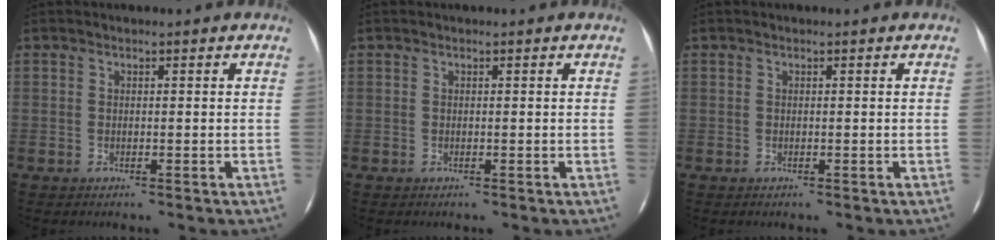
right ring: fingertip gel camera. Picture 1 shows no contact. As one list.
[{"total": 0.0}, {"total": 0.0}]